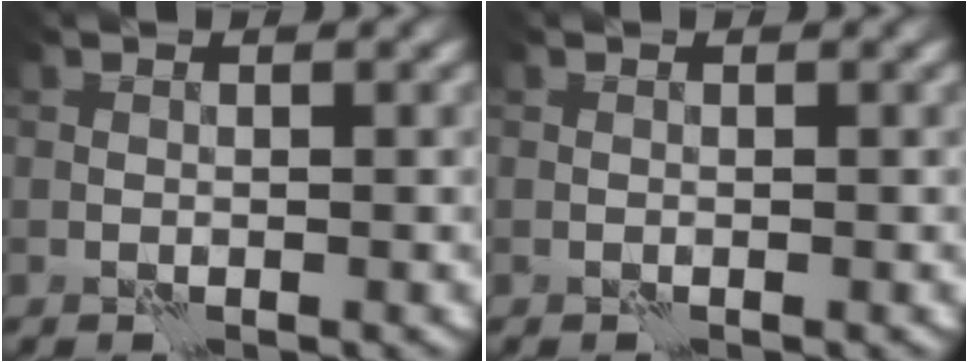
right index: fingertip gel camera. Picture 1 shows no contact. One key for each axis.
{"total": 0.0}